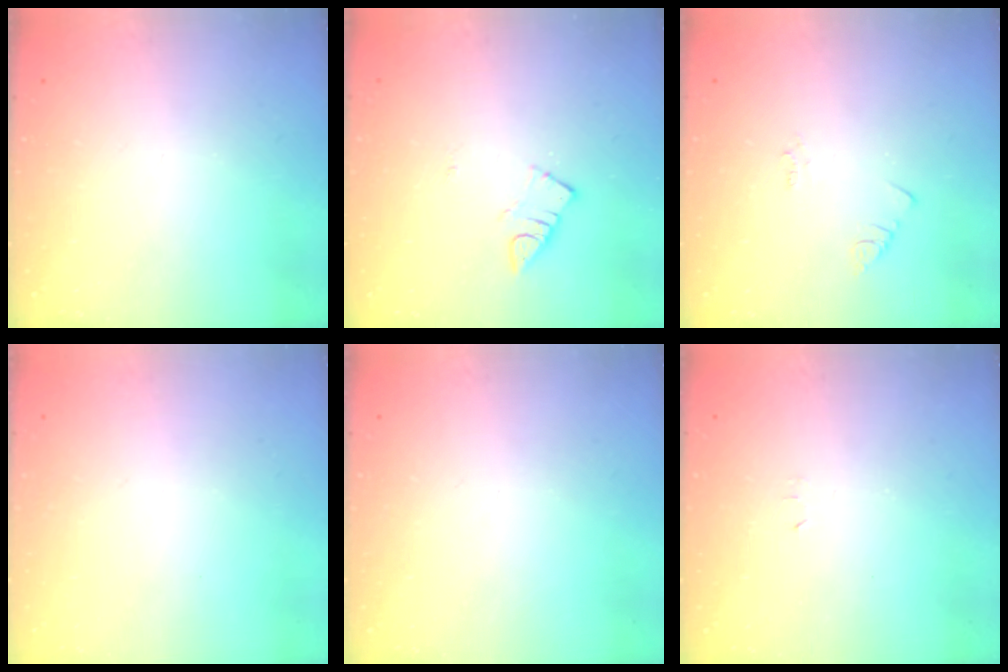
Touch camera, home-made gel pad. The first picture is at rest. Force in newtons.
{"total": 2.8, "press": 2.7, "slide": 0.3}
{"total": 2.2, "press": 2.1, "slide": 0.4}
{"total": 1.7, "press": 1.6, "slide": 0.1}
{"total": 0.0}
{"total": 2.4, "press": 2.4, "slide": 0.4}